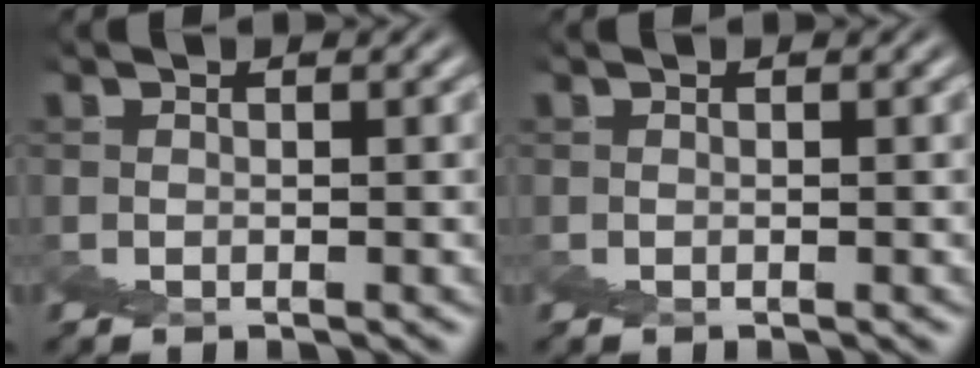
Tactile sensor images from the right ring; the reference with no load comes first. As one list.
[{"total": 0.0}]